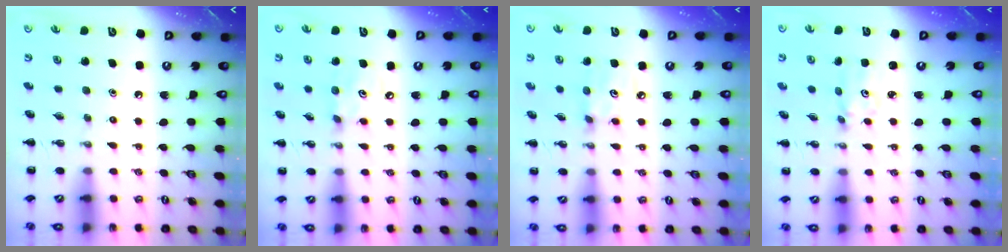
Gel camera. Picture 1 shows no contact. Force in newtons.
{"total": 4.9, "press": 4.8, "slide": 0.9}
{"total": 3.8, "press": 3.7, "slide": 0.7}
{"total": 2.5, "press": 2.4, "slide": 0.4}